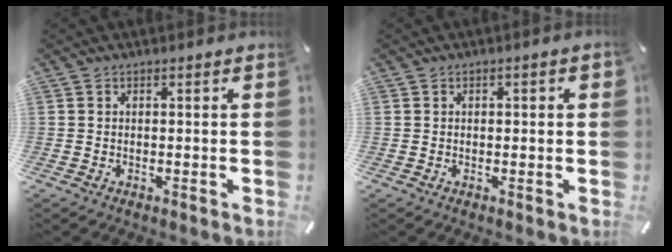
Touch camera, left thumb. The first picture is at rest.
{"total": 1.0, "force": [-0.1, 0.6, 0.8], "torque": [-0.013, 0.004, -0.003]}